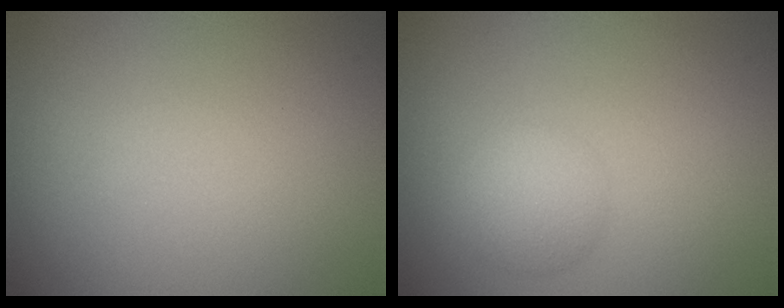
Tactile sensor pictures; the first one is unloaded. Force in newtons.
{"total": 2.7, "press": 2.7, "slide": 0.1}